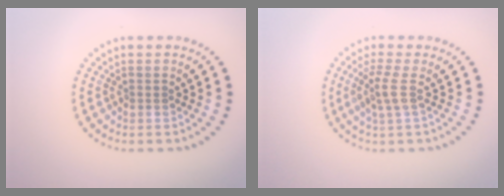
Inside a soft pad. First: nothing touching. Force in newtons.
{"total": 2.2, "press": 1.6, "slide": 1.5}